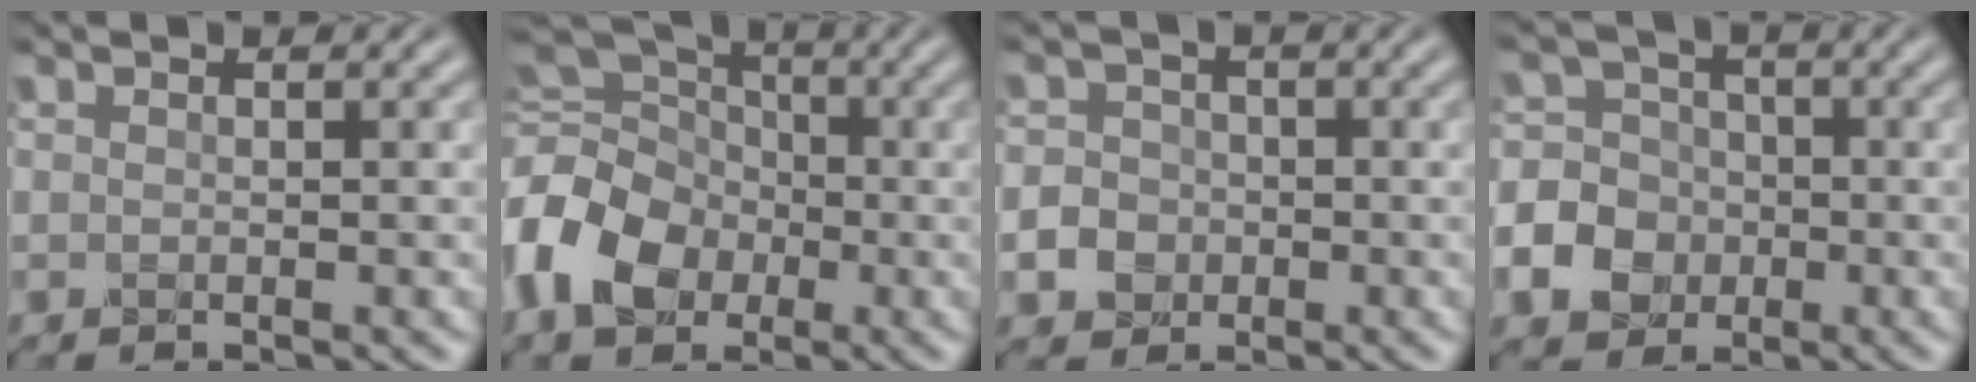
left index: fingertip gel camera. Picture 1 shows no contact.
{"total": 11.2, "force": [-2.5, 8.5, 6.9], "torque": [-0.159, -0.005, -0.056]}
{"total": 4.3, "force": [-1.5, 3.9, 1.0], "torque": [0.002, 0.002, -0.045]}
{"total": 10.2, "force": [-3.7, 9.0, 2.8], "torque": [-0.083, -0.013, -0.088]}